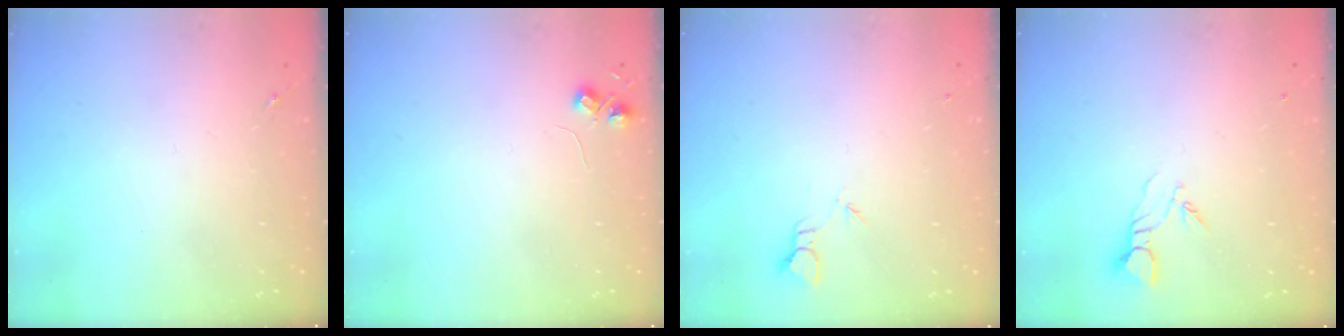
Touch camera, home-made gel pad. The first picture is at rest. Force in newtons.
{"total": 5.2, "press": 5.2, "slide": 0.7}
{"total": 1.8, "press": 1.8, "slide": 0.0}
{"total": 3.8, "press": 3.8, "slide": 0.3}